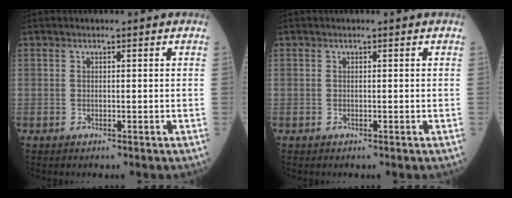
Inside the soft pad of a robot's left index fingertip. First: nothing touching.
{"total": 0.0}